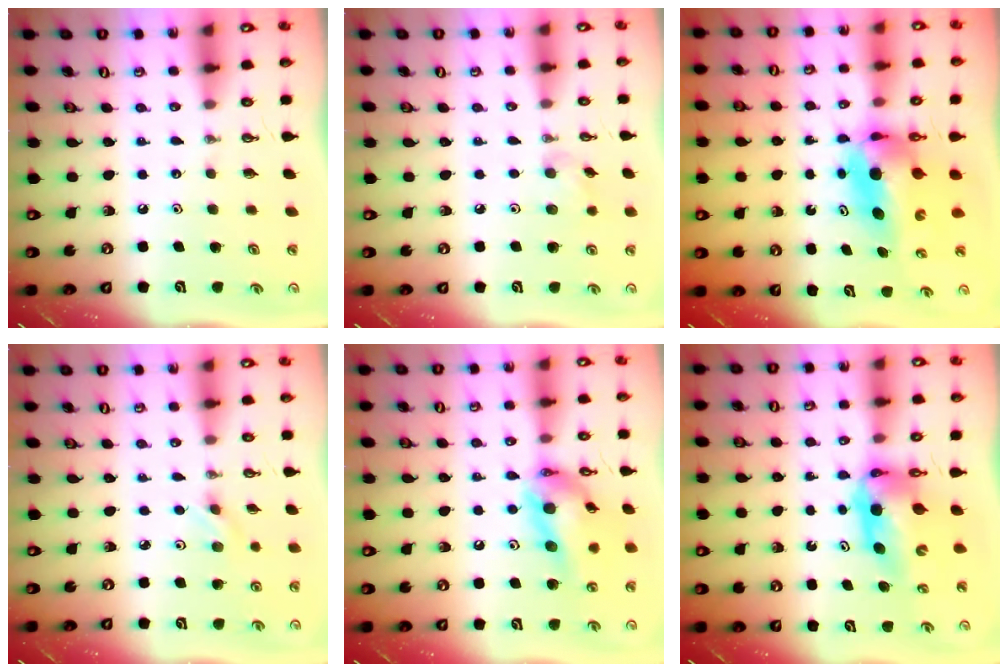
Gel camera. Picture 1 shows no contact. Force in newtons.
{"total": 7.5, "press": 7.1, "slide": 2.3}
{"total": 6.7, "press": 6.5, "slide": 1.5}
{"total": 2.9, "press": 2.6, "slide": 1.4}
{"total": 16.1, "press": 16.0, "slide": 1.4}
{"total": 7.5, "press": 7.5, "slide": 0.8}